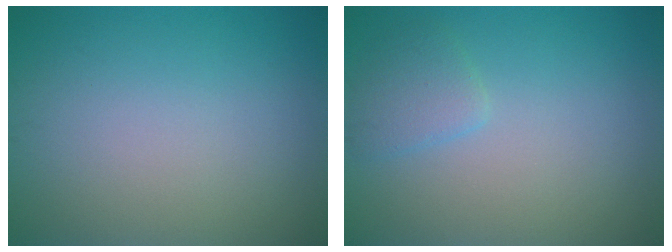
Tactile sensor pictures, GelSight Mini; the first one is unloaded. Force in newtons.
{"total": 1.8, "press": 1.8, "slide": 0.2}